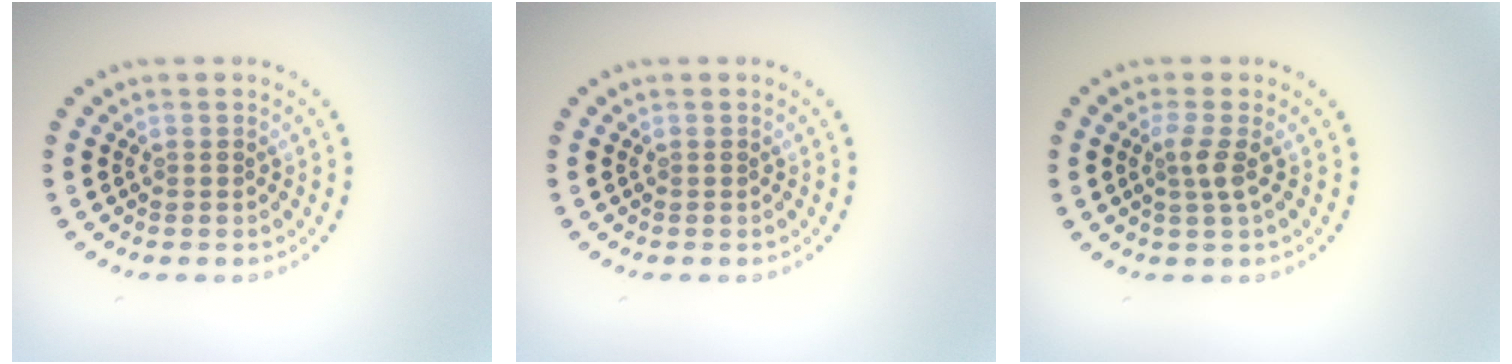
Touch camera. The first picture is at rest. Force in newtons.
{"total": 0.0}
{"total": 1.8, "press": 1.4, "slide": 1.1}